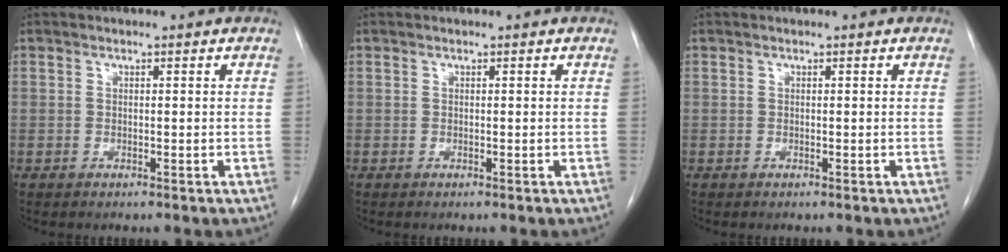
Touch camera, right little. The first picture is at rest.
{"total": 0.0}
{"total": 0.0}